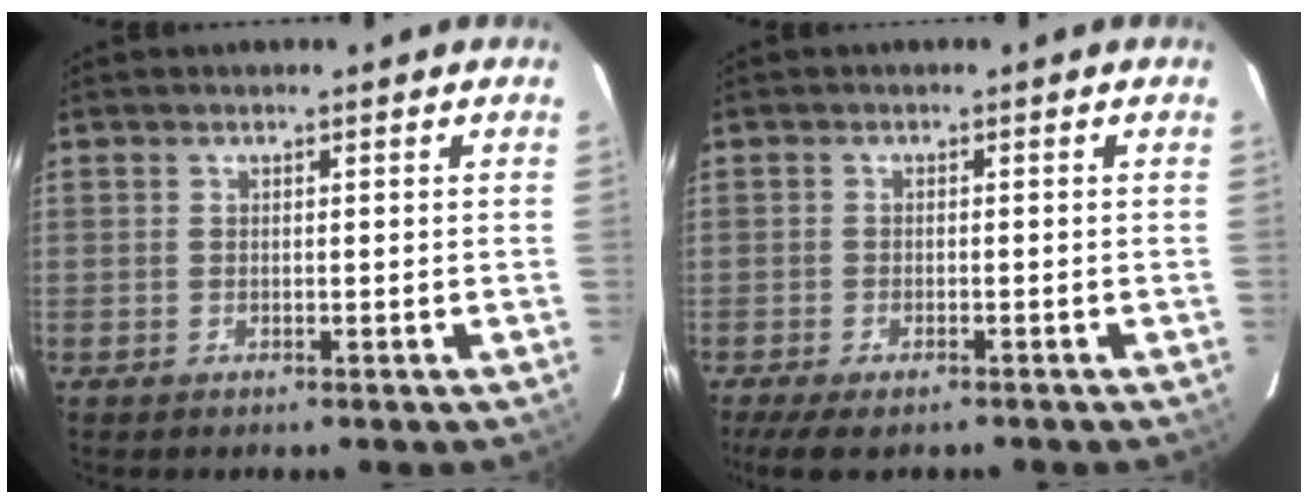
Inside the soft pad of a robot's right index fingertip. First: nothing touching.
{"total": 6.7, "force": [-5.1, 2.0, 3.8], "torque": [-0.092, -0.028, -0.087]}